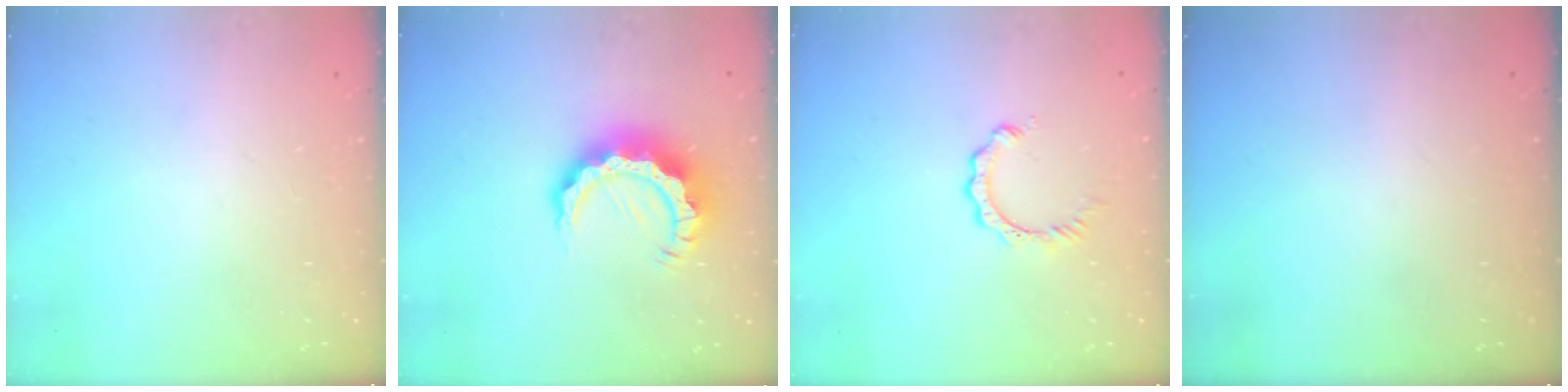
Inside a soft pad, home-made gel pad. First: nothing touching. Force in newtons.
{"total": 11.1, "press": 11.1, "slide": 0.9}
{"total": 3.0, "press": 2.9, "slide": 0.3}
{"total": 0.0}